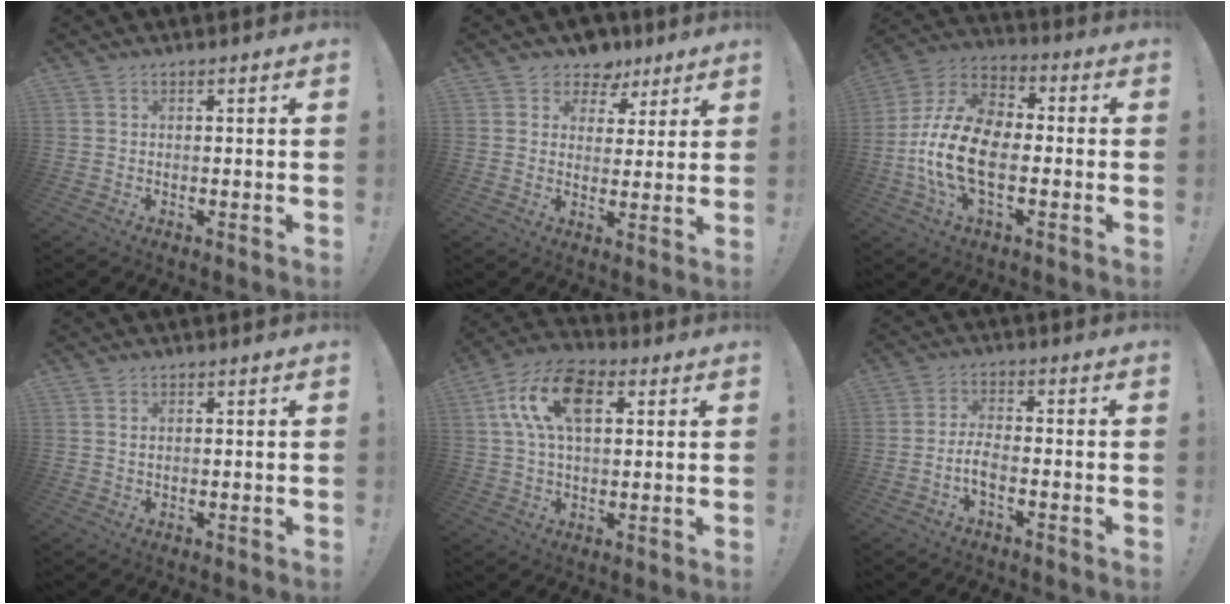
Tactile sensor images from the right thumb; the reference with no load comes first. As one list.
[{"total": 7.0, "force": [4.5, 5.2, 1.3], "torque": [-0.019, -0.030, 0.089]}, {"total": 18.2, "force": [-4.7, 10.6, 14.0], "torque": [-0.280, 0.027, -0.075]}, {"total": 1.0, "force": [0.7, 0.3, 0.7], "torque": [-0.021, 0.003, 0.014]}, {"total": 15.2, "force": [4.8, 8.8, 11.4], "torque": [-0.206, 0.006, 0.090]}, {"total": 5.4, "force": [-2.2, 1.8, 4.6], "torque": [-0.101, -0.003, -0.039]}]